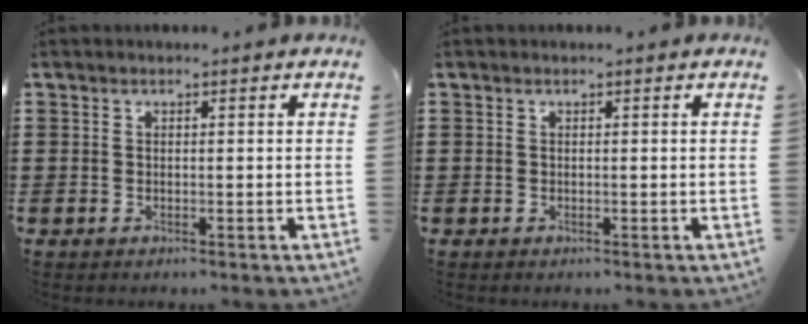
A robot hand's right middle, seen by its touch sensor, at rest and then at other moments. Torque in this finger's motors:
{"motor_torque": [-0.19, -0.10, 0.03, -0.01]}